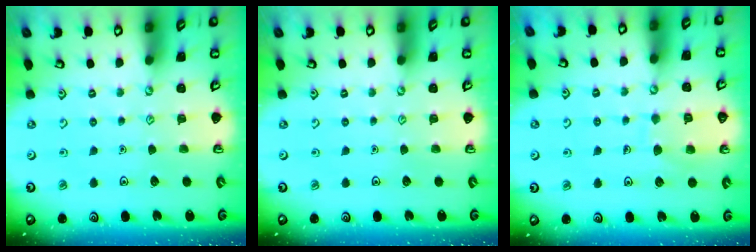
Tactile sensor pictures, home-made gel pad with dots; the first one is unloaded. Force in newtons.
{"total": 0.0}
{"total": 7.7, "press": 7.7, "slide": 0.6}